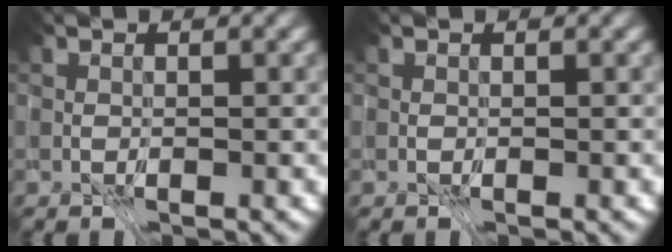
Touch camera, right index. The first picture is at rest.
{"total": 0.0}